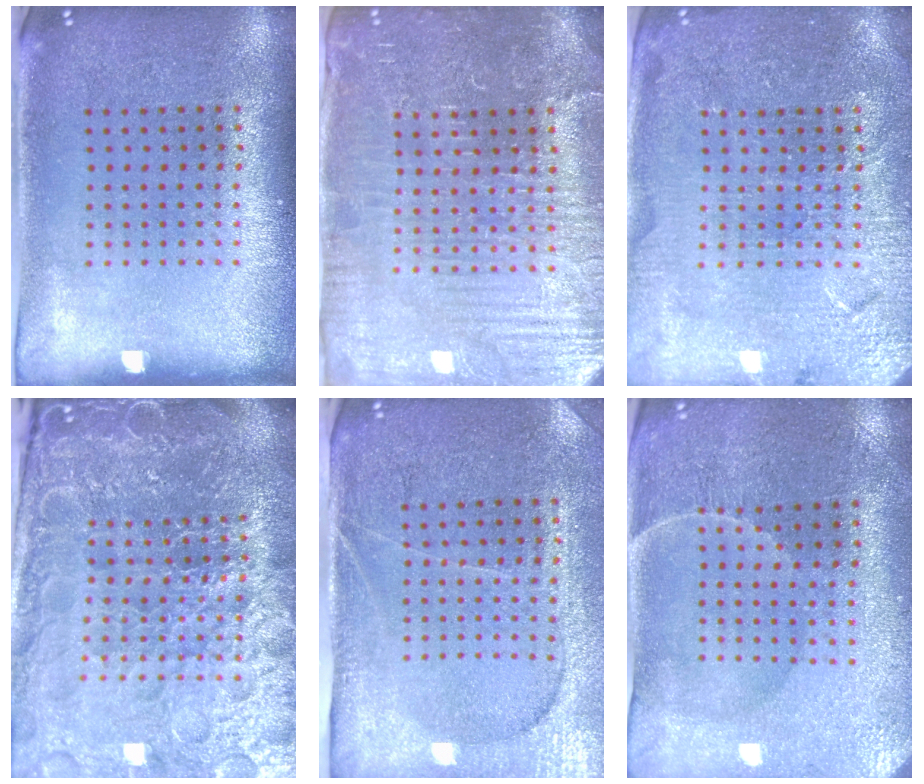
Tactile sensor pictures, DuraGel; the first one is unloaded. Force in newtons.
{"total": 4.4, "press": 4.2, "slide": 1.2}
{"total": 3.7, "press": 3.6, "slide": 1.0}
{"total": 6.6, "press": 5.8, "slide": 3.1}
{"total": 4.0, "press": 3.6, "slide": 1.7}
{"total": 0.9, "press": 0.8, "slide": 0.3}